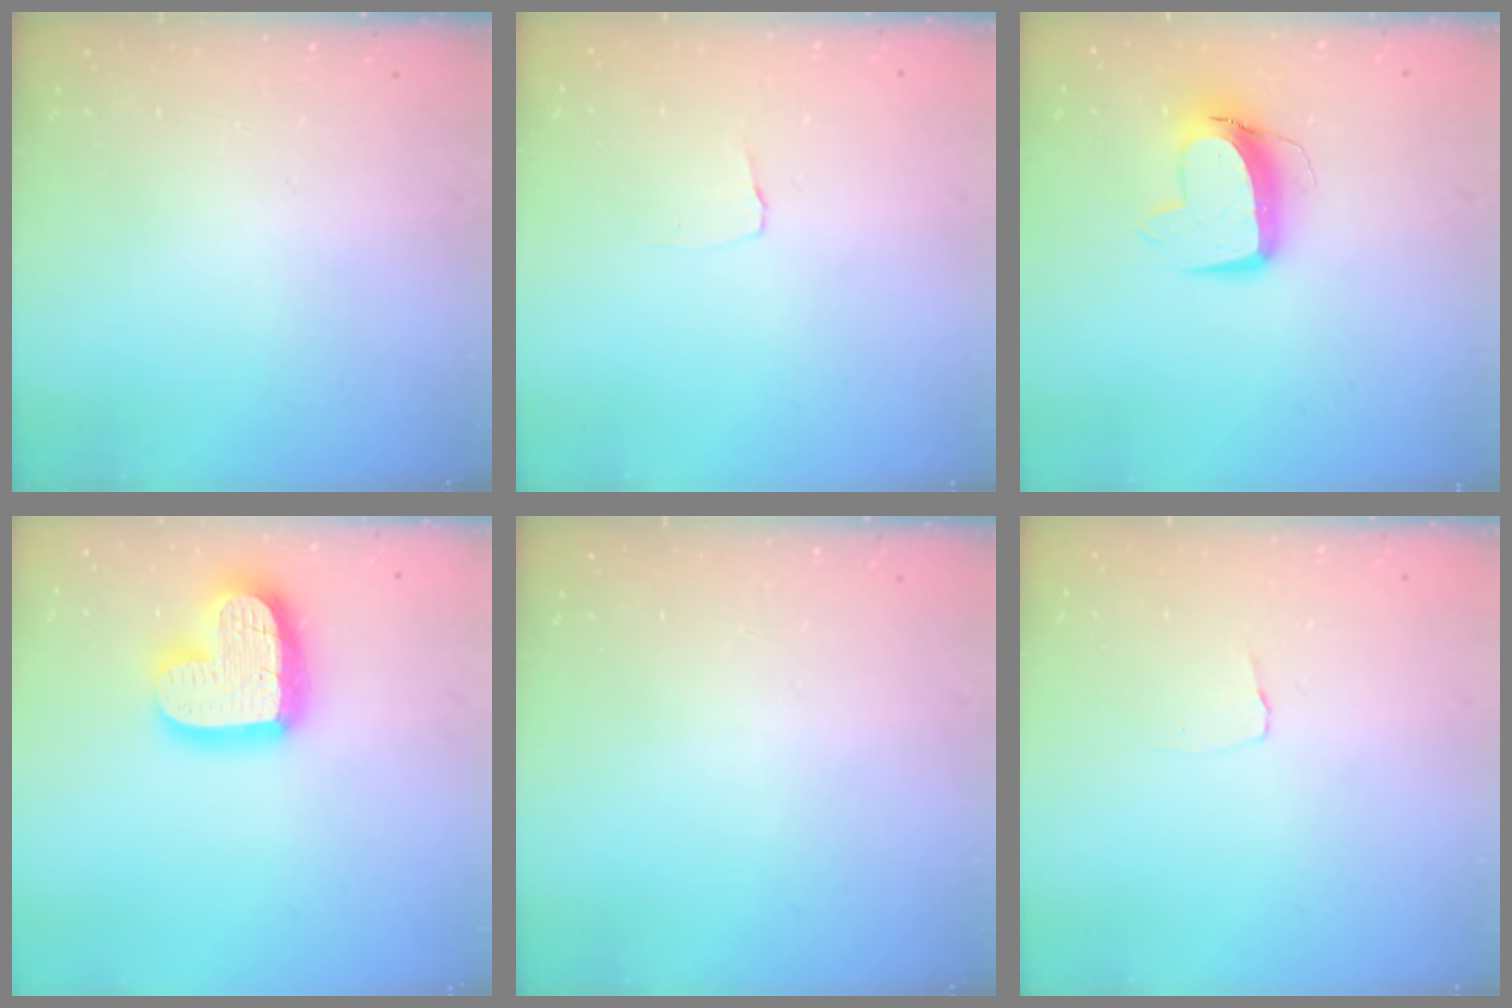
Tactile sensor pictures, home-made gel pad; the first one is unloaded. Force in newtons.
{"total": 2.9, "press": 2.8, "slide": 0.3}
{"total": 10.9, "press": 10.8, "slide": 1.2}
{"total": 17.7, "press": 17.7, "slide": 1.5}
{"total": 0.0}
{"total": 2.9, "press": 2.8, "slide": 0.3}